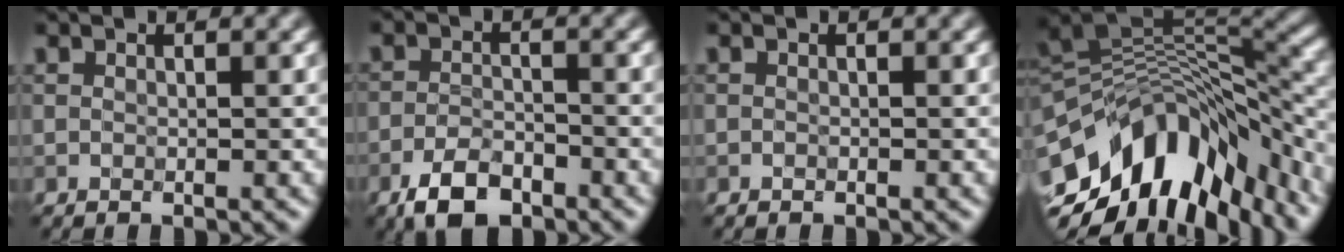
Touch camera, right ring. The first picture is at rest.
{"total": 4.1, "force": [-2.9, 1.7, 2.5], "torque": [-0.041, -0.001, -0.058]}
{"total": 0.0}
{"total": 12.1, "force": [-5.4, 6.4, 8.8], "torque": [-0.150, 0.011, -0.090]}